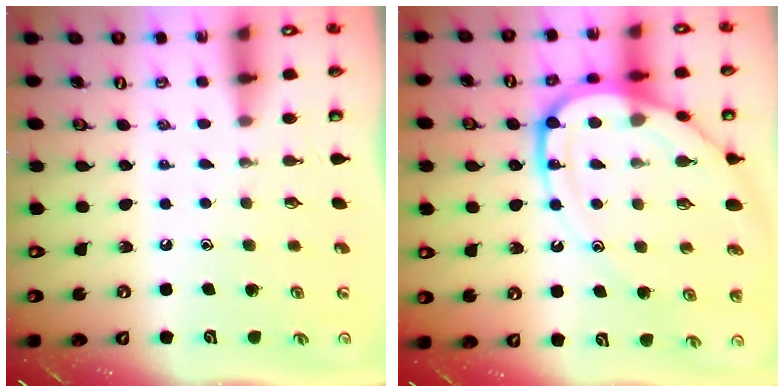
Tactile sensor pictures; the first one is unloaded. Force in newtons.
{"total": 16.5, "press": 16.4, "slide": 1.5}